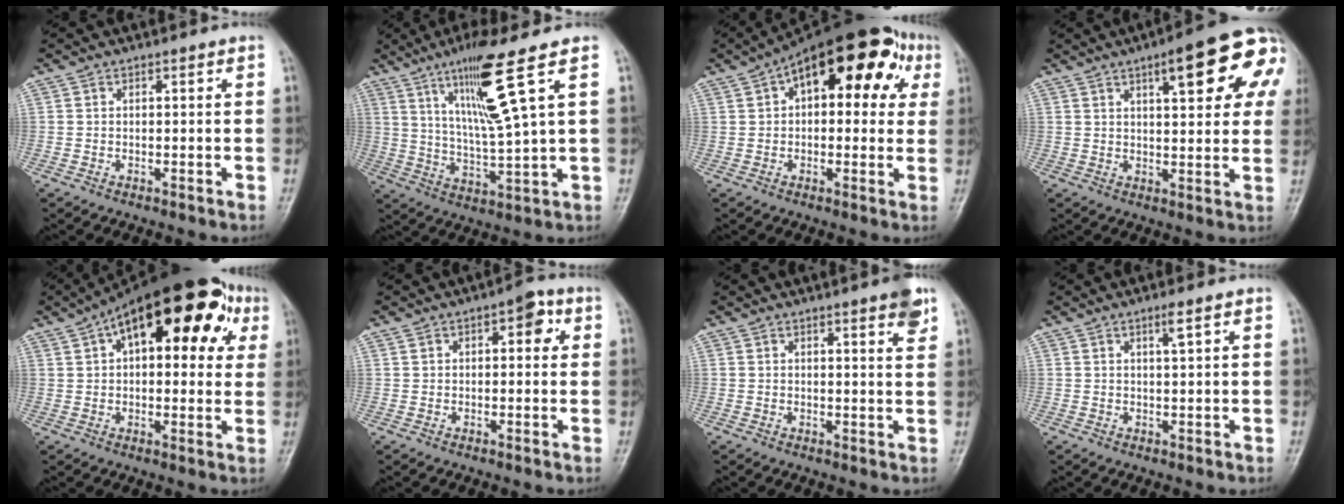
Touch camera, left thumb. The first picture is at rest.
{"total": 12.7, "force": [6.2, -0.5, 11.1], "torque": [-0.209, -0.037, 0.122]}
{"total": 18.4, "force": [6.4, 9.4, 14.4], "torque": [-0.159, 0.033, 0.080]}
{"total": 16.5, "force": [7.0, 5.3, 14.0], "torque": [-0.149, 0.000, 0.081]}
{"total": 22.0, "force": [8.5, 10.5, 17.3], "torque": [-0.223, 0.036, 0.118]}
{"total": 4.5, "force": [1.6, 2.5, 3.4], "torque": [-0.026, 0.008, 0.016]}
{"total": 1.5, "force": [0.9, 0.2, 1.2], "torque": [-0.017, -0.003, 0.010]}
{"total": 1.7, "force": [0.9, -0.2, 1.4], "torque": [-0.029, -0.005, 0.020]}